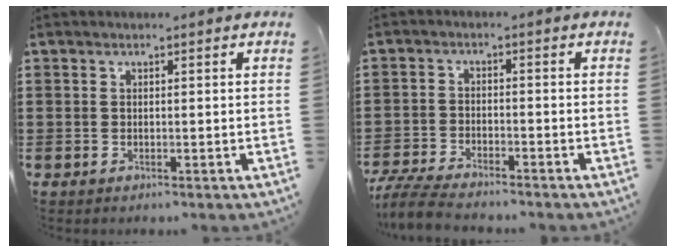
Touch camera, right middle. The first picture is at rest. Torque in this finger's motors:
{"motor_torque": [0.13, -0.07, 0.11, 0.04]}